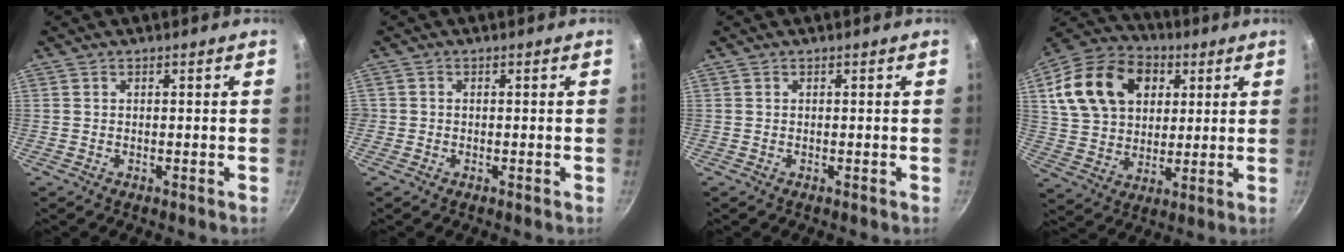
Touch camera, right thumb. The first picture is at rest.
{"total": 0.6, "force": [-0.1, 0.6, 0.2], "torque": [-0.002, 0.003, -0.002]}
{"total": 0.0}
{"total": 20.2, "force": [6.5, 14.7, 12.3], "torque": [-0.202, 0.008, 0.111]}